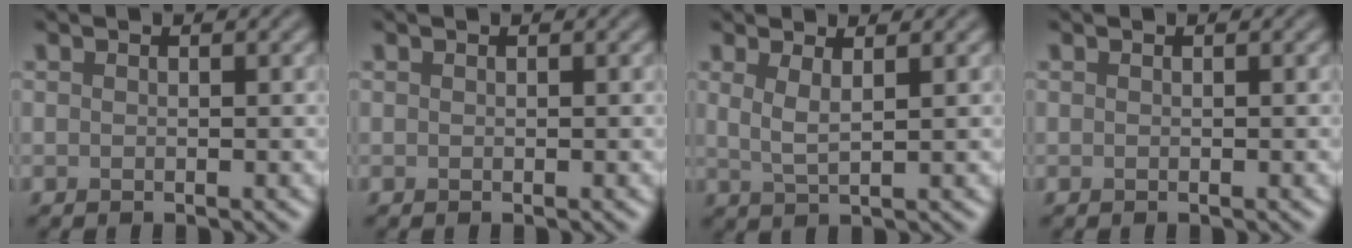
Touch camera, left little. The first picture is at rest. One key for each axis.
{"total": 0.0}
{"total": 2.2, "fx": 0.9, "fy": 0.5, "fz": 1.9, "tx": -0.035, "ty": -0.003, "tz": 0.018}
{"total": 0.0}